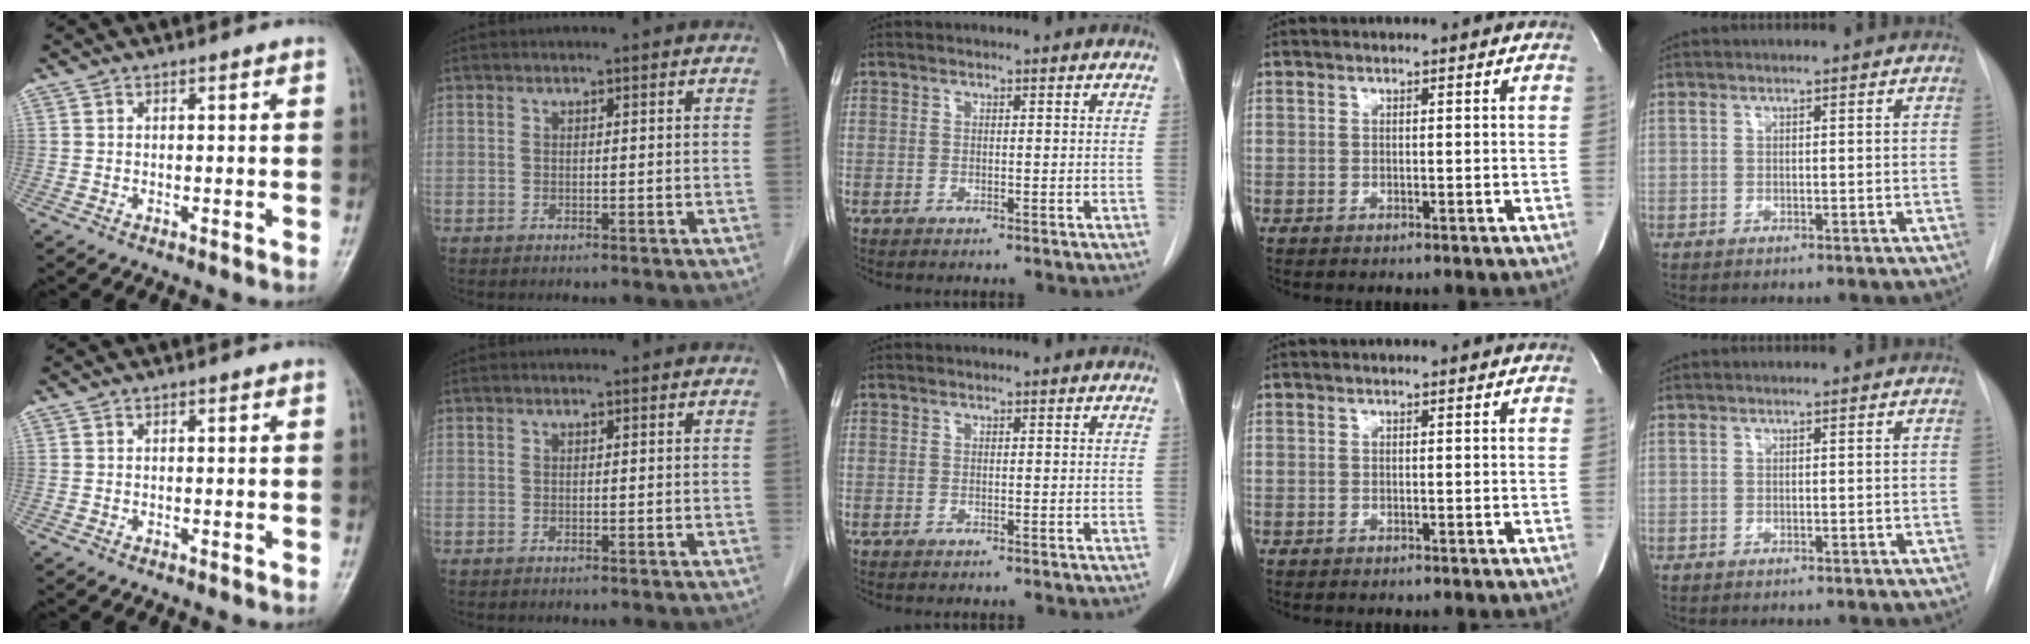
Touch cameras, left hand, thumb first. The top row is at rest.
{}